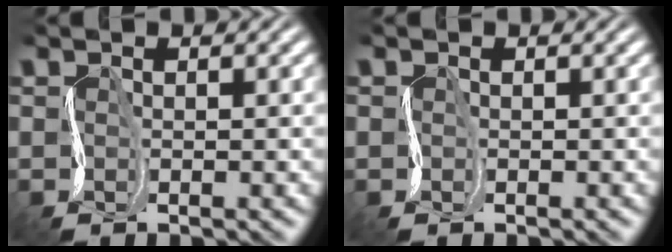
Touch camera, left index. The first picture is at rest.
{"total": 2.2, "force": [0.6, 2.0, 0.7], "torque": [-0.016, 0.009, -0.022]}